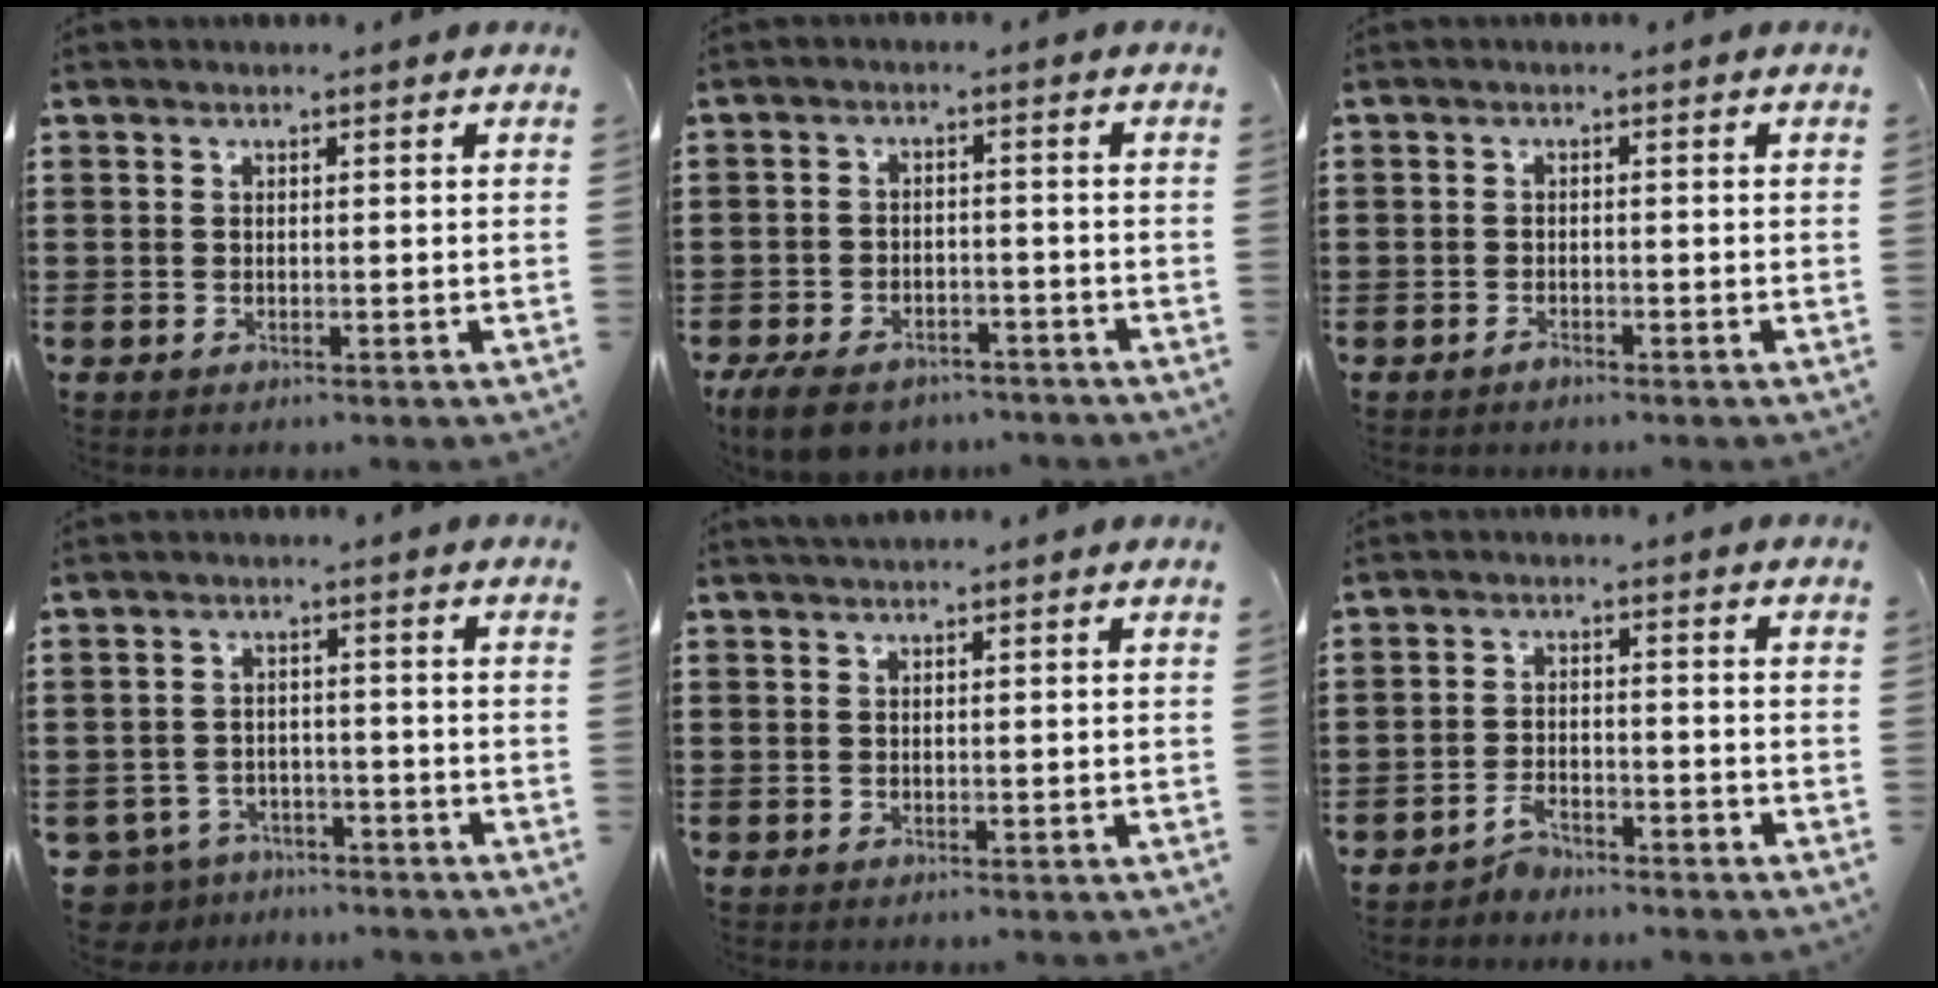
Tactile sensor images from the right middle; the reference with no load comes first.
{"total": 5.0, "force": [-4.6, 1.2, 1.5], "torque": [-0.037, 0.002, -0.091]}
{"total": 0.9, "force": [-0.8, 0.3, 0.3], "torque": [-0.009, -0.004, -0.016]}
{"total": 3.5, "force": [-3.3, 0.9, 0.1], "torque": [-0.026, -0.002, -0.075]}
{"total": 1.0, "force": [0.9, -0.1, 0.5], "torque": [-0.011, 0.000, 0.017]}
{"total": 3.2, "force": [-3.0, 0.8, 0.6], "torque": [-0.016, 0.007, -0.061]}